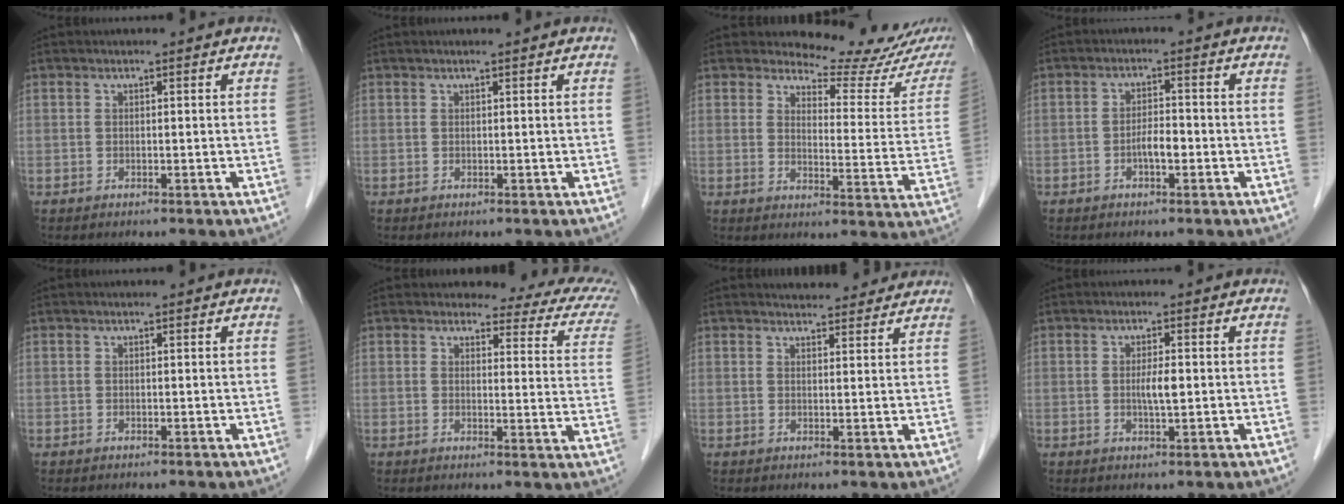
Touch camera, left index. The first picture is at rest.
{"total": 0.9, "force": [0.7, -0.1, 0.4], "torque": [-0.010, 0.010, 0.017]}
{"total": 11.7, "force": [11.3, 1.3, 2.8], "torque": [-0.019, -0.062, 0.123]}
{"total": 2.8, "force": [-1.2, 0.9, 2.4], "torque": [-0.042, 0.004, -0.021]}
{"total": 0.0}
{"total": 10.6, "force": [8.8, 3.4, 4.8], "torque": [-0.038, -0.020, 0.066]}
{"total": 6.4, "force": [6.0, 1.6, 1.2], "torque": [-0.009, 0.013, 0.068]}
{"total": 2.6, "force": [-0.2, 0.4, 2.6], "torque": [-0.051, -0.001, -0.003]}